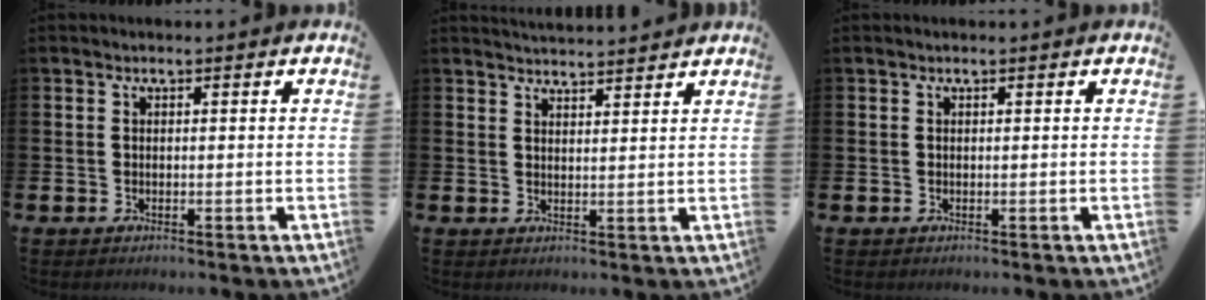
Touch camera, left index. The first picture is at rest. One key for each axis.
{"total": 3.4, "fx": 3.4, "fy": 0.1, "fz": 0.1, "tx": -0.001, "ty": -0.021, "tz": 0.060}
{"total": 0.0}